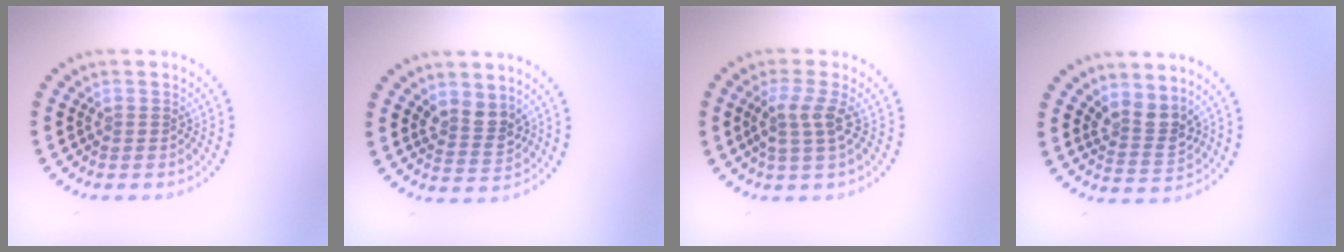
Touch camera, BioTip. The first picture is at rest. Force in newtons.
{"total": 2.8, "press": 2.5, "slide": 1.2}
{"total": 2.4, "press": 1.9, "slide": 1.5}
{"total": 2.8, "press": 2.1, "slide": 1.9}